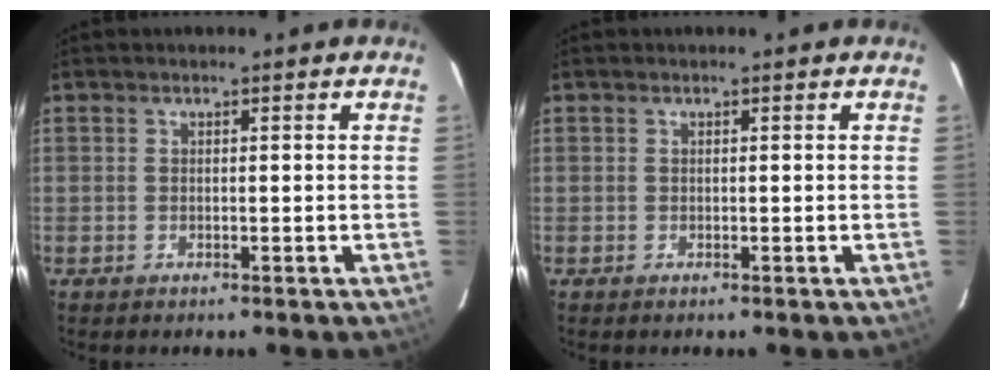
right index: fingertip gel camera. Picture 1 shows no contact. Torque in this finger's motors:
{"motor_torque": [-0.13, 0.10, -0.56, -0.09]}